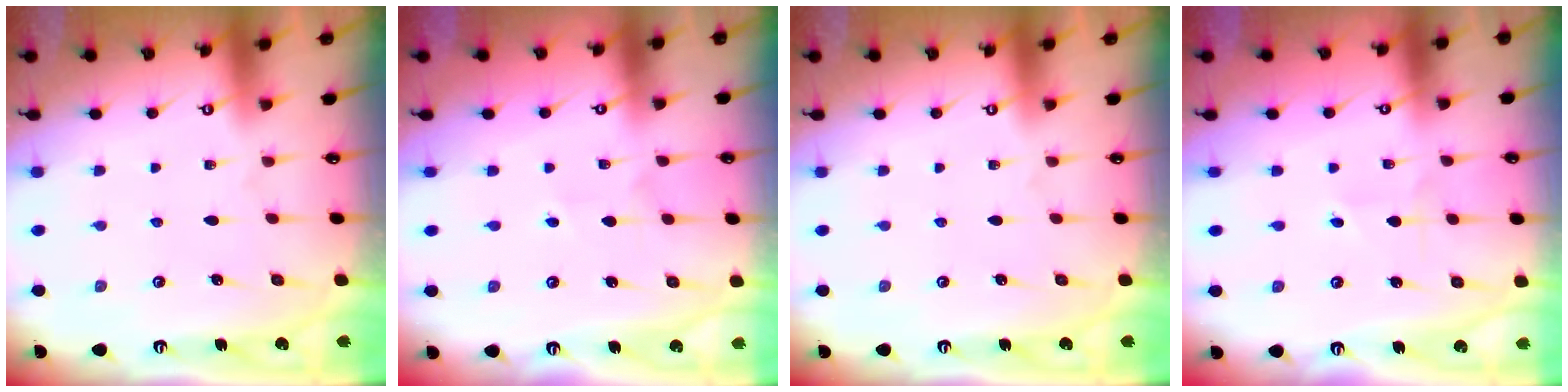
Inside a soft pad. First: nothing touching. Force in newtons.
{"total": 2.1, "press": 1.9, "slide": 0.9}
{"total": 0.0}
{"total": 1.3, "press": 1.3, "slide": 0.1}